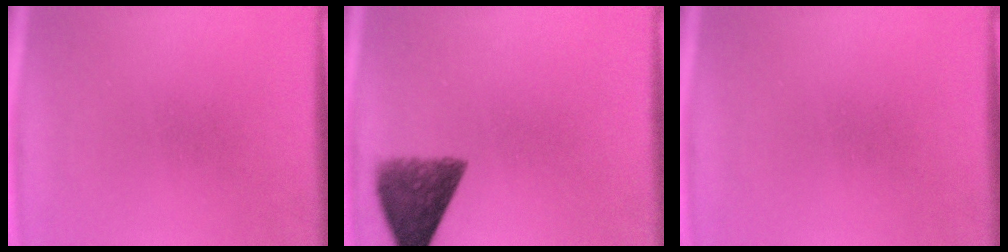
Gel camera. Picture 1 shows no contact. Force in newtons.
{"total": 8.3}
{"total": 0.0}